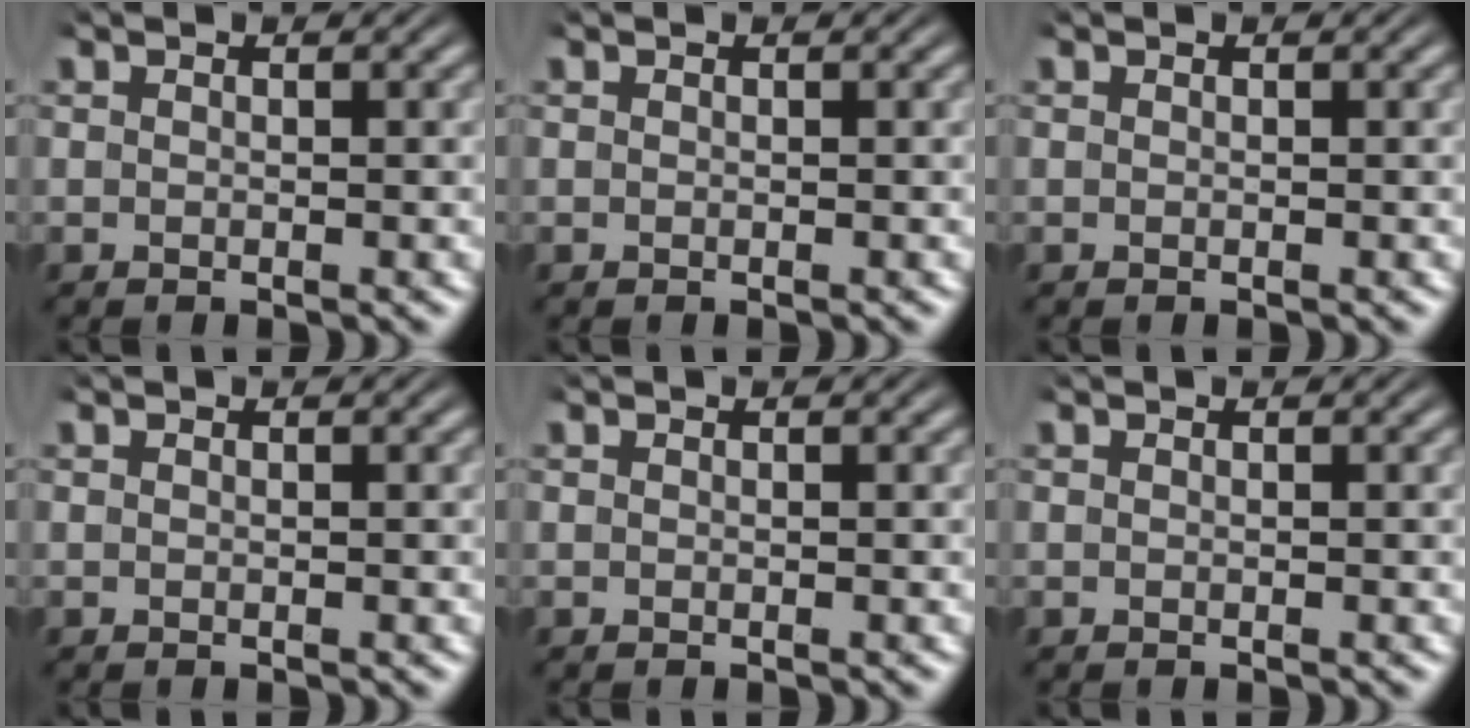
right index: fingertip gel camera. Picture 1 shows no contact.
{"total": 0.0}
{"total": 0.0}
{"total": 0.0}
{"total": 0.0}
{"total": 0.0}